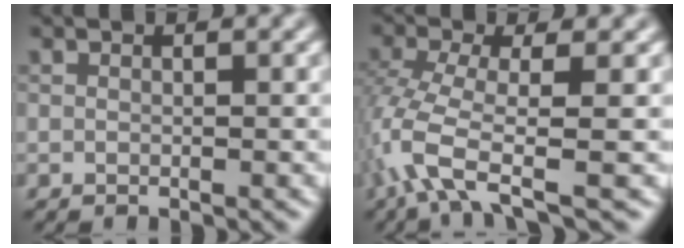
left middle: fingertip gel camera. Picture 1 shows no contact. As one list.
[{"total": 5.6, "force": [-2.5, 1.4, 4.8], "torque": [-0.106, -0.009, -0.057]}]